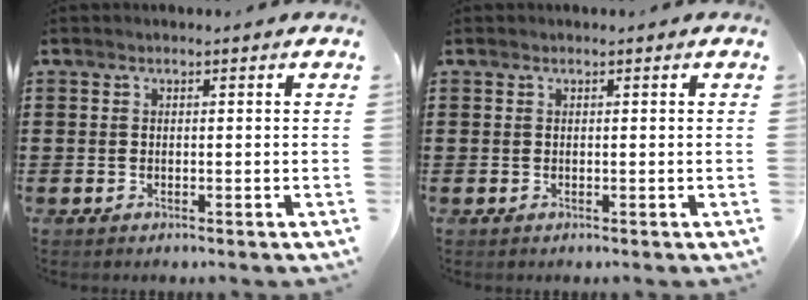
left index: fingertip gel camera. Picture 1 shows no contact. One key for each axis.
{"total": 0.0}